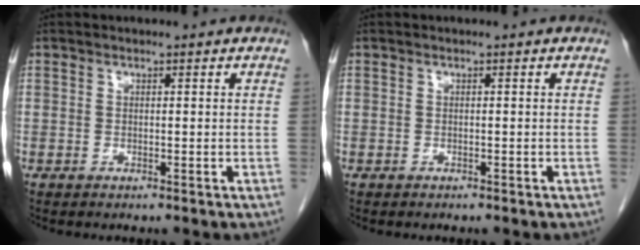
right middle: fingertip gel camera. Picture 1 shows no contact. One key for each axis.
{"total": 0.0}